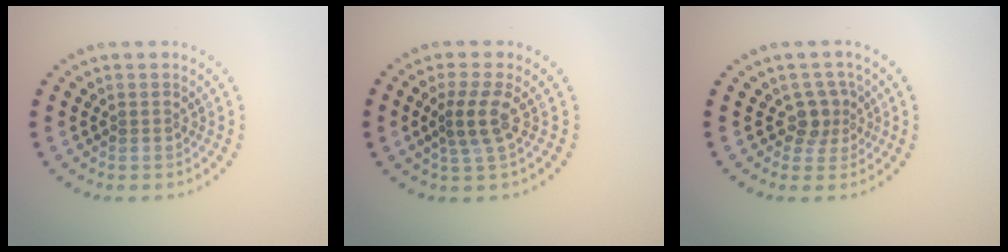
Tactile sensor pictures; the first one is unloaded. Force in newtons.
{"total": 2.6, "press": 2.1, "slide": 1.6}
{"total": 2.3, "press": 1.8, "slide": 1.5}